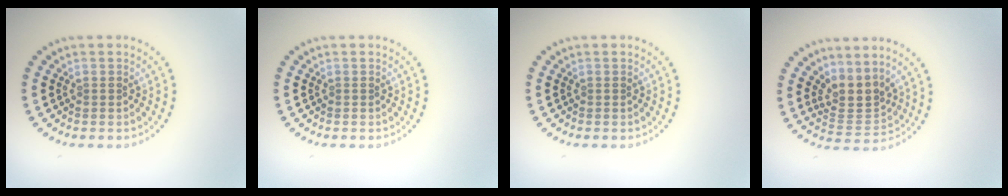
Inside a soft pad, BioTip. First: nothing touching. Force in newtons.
{"total": 0.0}
{"total": 0.0}
{"total": 2.9, "press": 2.0, "slide": 2.1}